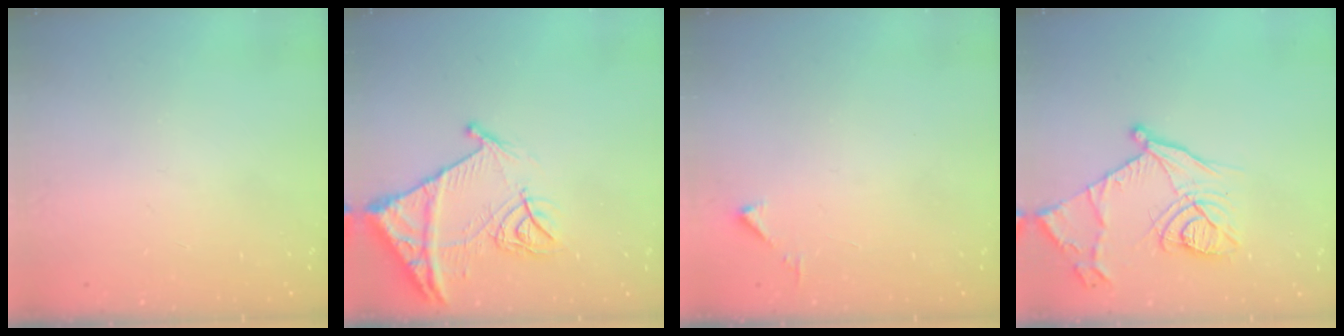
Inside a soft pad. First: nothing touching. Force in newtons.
{"total": 13.6, "press": 13.6, "slide": 1.5}
{"total": 3.3, "press": 3.2, "slide": 0.4}
{"total": 16.2, "press": 16.2, "slide": 1.4}